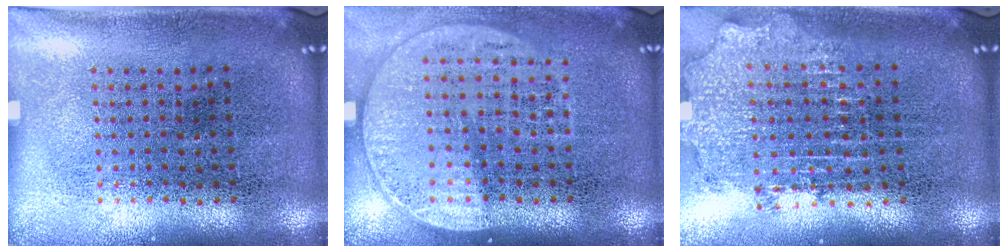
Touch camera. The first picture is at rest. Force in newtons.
{"total": 1.6, "press": 1.4, "slide": 0.7}
{"total": 2.0, "press": 1.5, "slide": 1.3}